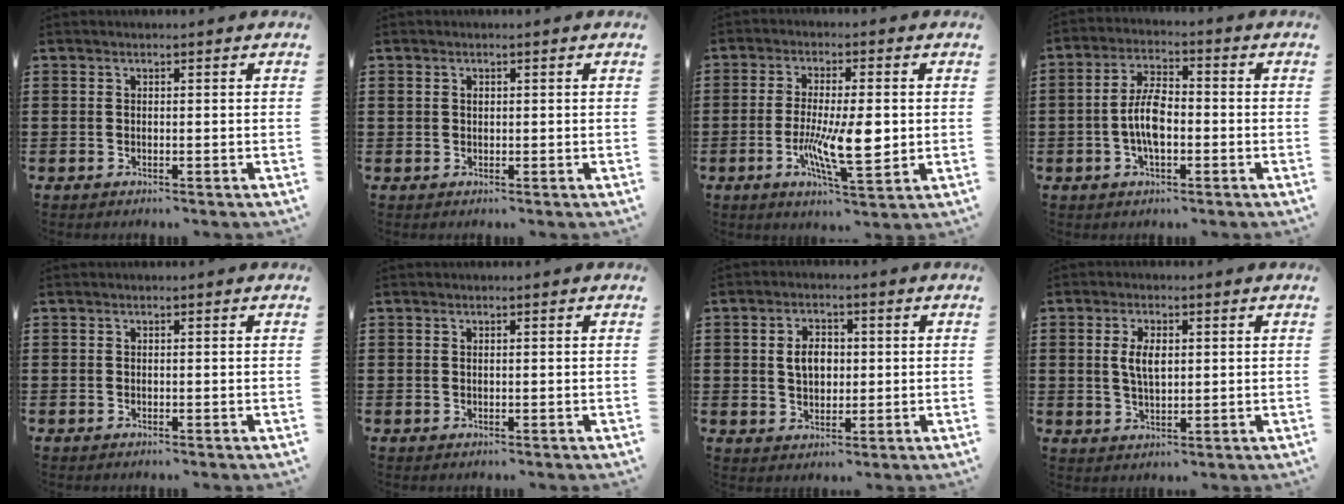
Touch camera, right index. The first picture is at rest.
{"total": 0.8, "force": [0.3, 0.6, 0.3], "torque": [-0.008, 0.003, 0.006]}
{"total": 10.7, "force": [-1.5, 3.2, 10.1], "torque": [-0.180, -0.015, -0.021]}
{"total": 6.7, "force": [-1.3, 2.8, 6.0], "torque": [-0.141, -0.007, -0.032]}
{"total": 0.0}
{"total": 0.0}
{"total": 4.2, "force": [0.4, 2.9, 3.0], "torque": [-0.050, 0.005, 0.000]}
{"total": 4.2, "force": [0.6, 2.0, 3.7], "torque": [-0.074, 0.008, 0.009]}